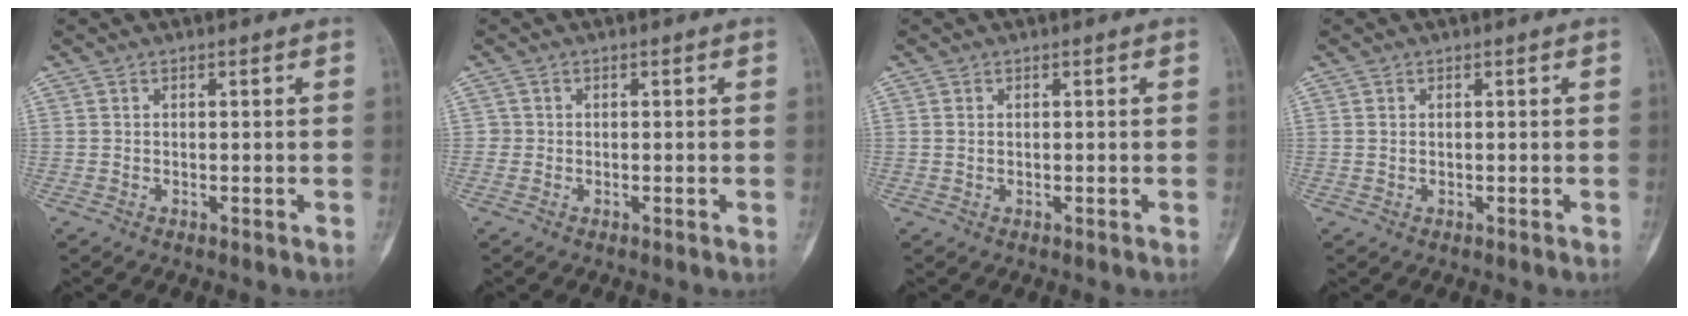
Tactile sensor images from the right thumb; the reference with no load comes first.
{"total": 1.0, "force": [-0.1, 1.0, 0.0], "torque": [0.005, 0.005, -0.005]}
{"total": 0.9, "force": [0.2, 0.7, 0.5], "torque": [-0.011, -0.001, 0.005]}
{"total": 0.7, "force": [0.2, 0.6, 0.4], "torque": [-0.009, 0.000, 0.004]}